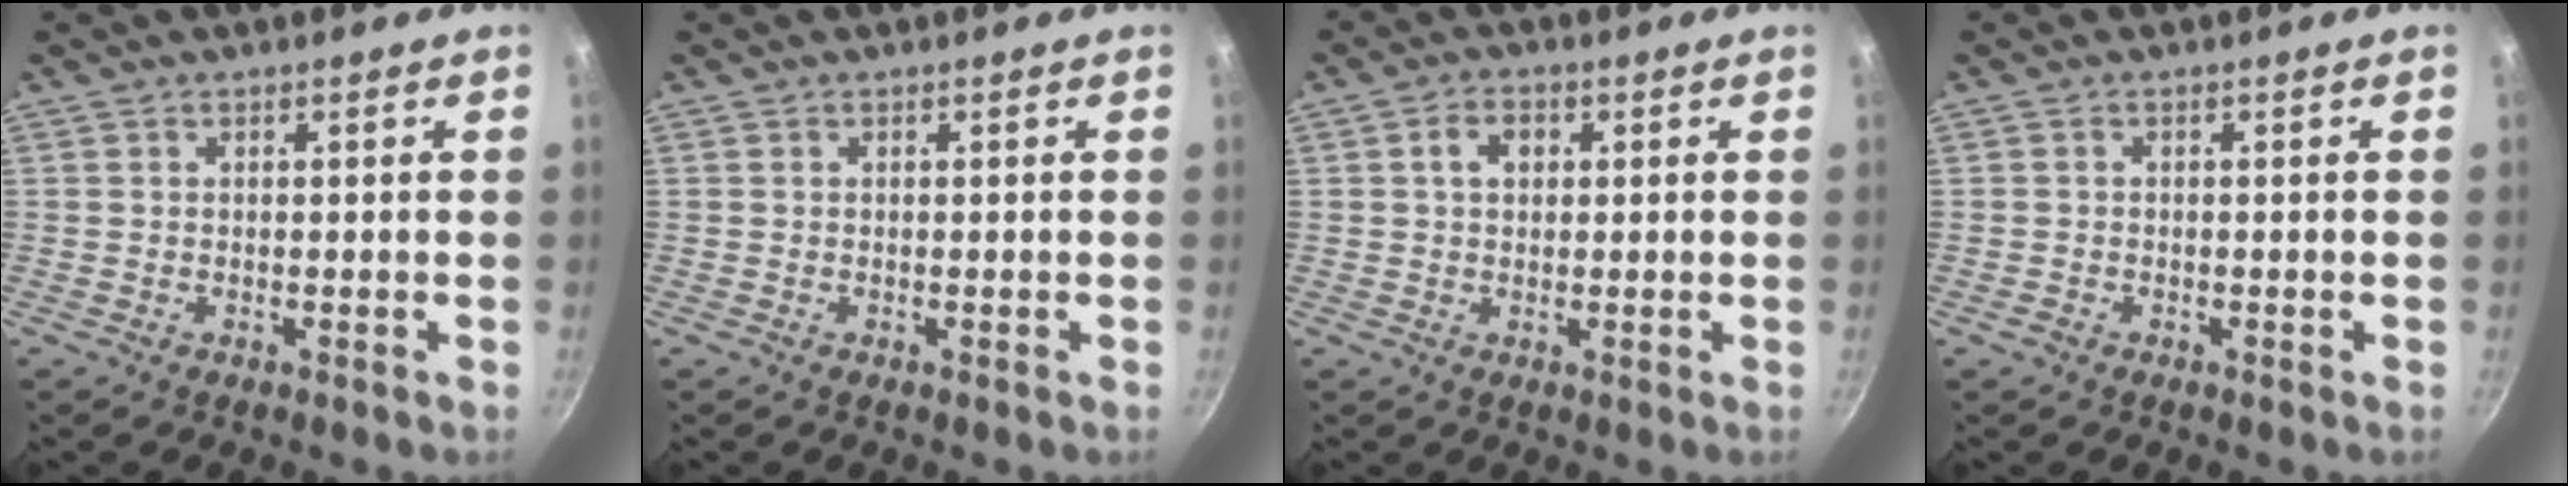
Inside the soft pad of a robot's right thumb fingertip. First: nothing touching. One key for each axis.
{"total": 0.0}
{"total": 4.5, "fx": 1.1, "fy": 3.3, "fz": 2.8, "tx": -0.030, "ty": 0.007, "tz": 0.013}
{"total": 1.1, "fx": -0.7, "fy": 0.8, "fz": 0.4, "tx": -0.006, "ty": 0.003, "tz": -0.011}